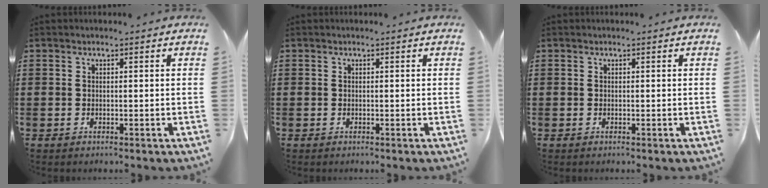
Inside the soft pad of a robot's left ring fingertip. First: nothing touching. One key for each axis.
{"total": 0.0}
{"total": 0.0}